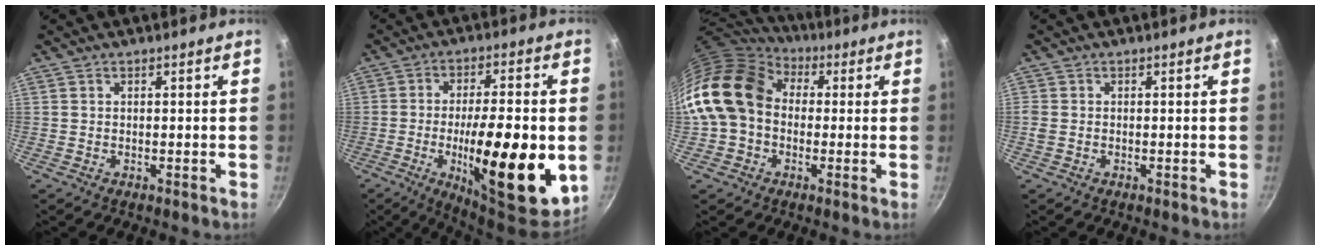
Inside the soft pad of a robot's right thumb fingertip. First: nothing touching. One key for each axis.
{"total": 21.7, "fx": -4.5, "fy": 6.6, "fz": 20.2, "tx": -0.295, "ty": 0.008, "tz": -0.063}
{"total": 16.9, "fx": 1.3, "fy": 13.2, "fz": 10.5, "tx": -0.183, "ty": 0.034, "tz": 0.010}
{"total": 1.1, "fx": -0.3, "fy": 0.9, "fz": 0.7, "tx": -0.017, "ty": -0.001, "tz": -0.005}